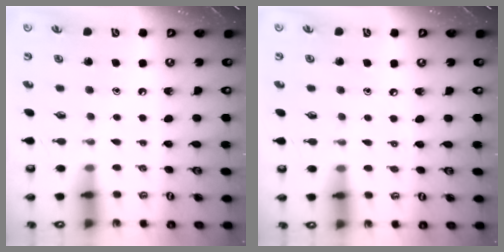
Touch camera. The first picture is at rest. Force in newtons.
{"total": 2.3, "press": 2.3, "slide": 0.3}